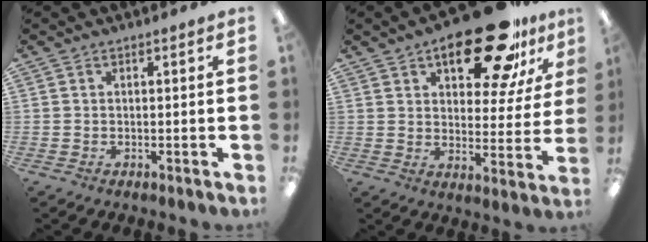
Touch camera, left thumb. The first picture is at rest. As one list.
[{"total": 21.1, "force": [13.6, 8.9, 13.4], "torque": [-0.179, -0.075, 0.220]}]